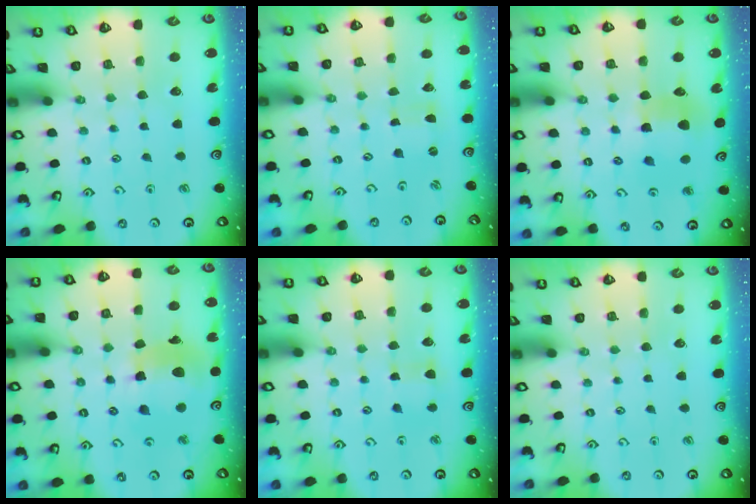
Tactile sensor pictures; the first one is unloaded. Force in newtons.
{"total": 0.0}
{"total": 8.2, "press": 8.1, "slide": 0.8}
{"total": 15.1, "press": 15.0, "slide": 1.9}
{"total": 4.7, "press": 4.6, "slide": 0.7}
{"total": 0.0}